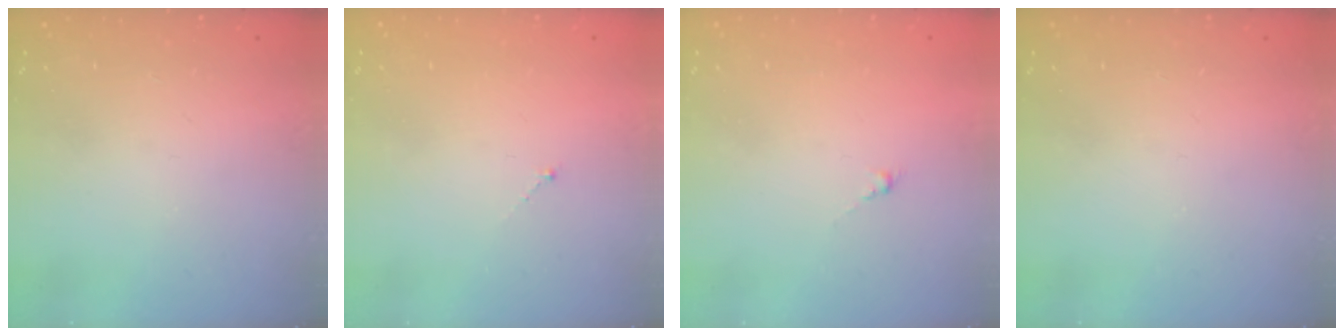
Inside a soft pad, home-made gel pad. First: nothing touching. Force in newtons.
{"total": 0.0}
{"total": 0.0}
{"total": 0.0}